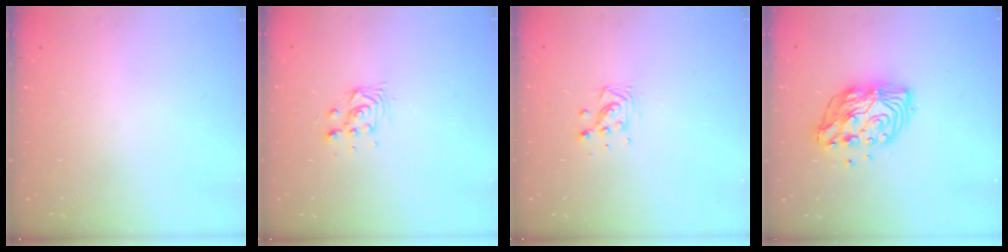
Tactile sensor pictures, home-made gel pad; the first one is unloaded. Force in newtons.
{"total": 4.8, "press": 4.8, "slide": 0.9}
{"total": 6.7, "press": 6.3, "slide": 2.3}
{"total": 12.6, "press": 12.6, "slide": 1.1}